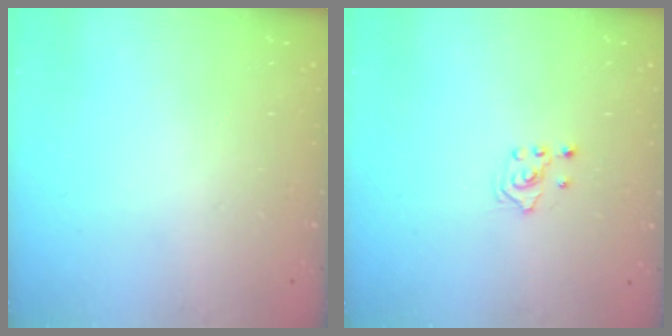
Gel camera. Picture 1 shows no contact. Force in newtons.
{"total": 2.1, "press": 1.8, "slide": 0.9}